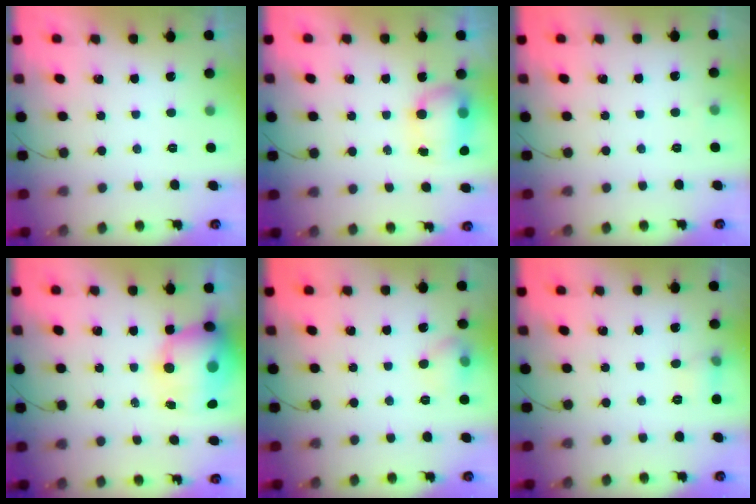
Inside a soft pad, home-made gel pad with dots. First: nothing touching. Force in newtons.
{"total": 7.1, "press": 7.1, "slide": 0.7}
{"total": 2.8, "press": 2.5, "slide": 1.1}
{"total": 15.1, "press": 14.7, "slide": 3.7}
{"total": 6.6, "press": 6.4, "slide": 1.5}
{"total": 6.5, "press": 6.3, "slide": 1.9}